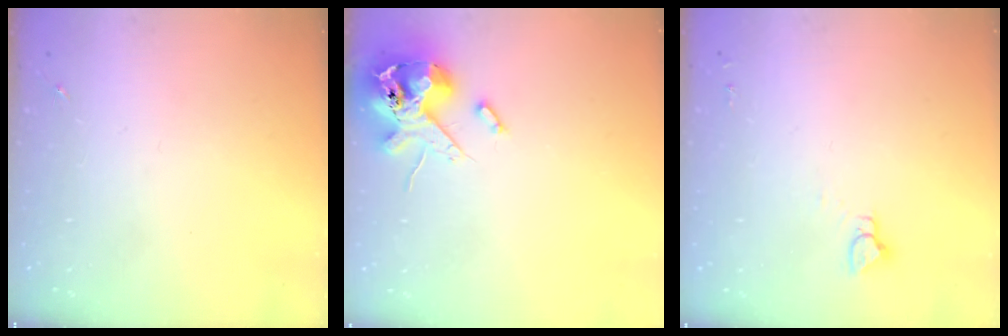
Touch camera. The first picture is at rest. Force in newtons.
{"total": 14.2, "press": 14.0, "slide": 2.4}
{"total": 3.3, "press": 3.3, "slide": 0.2}